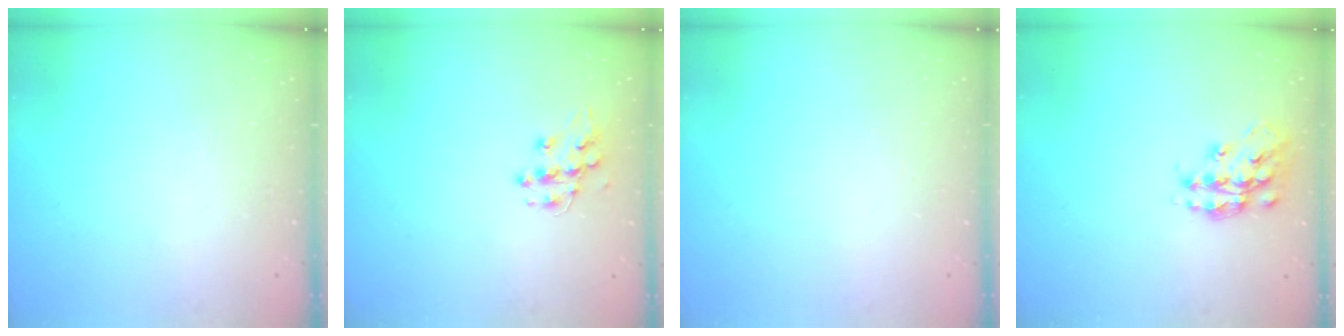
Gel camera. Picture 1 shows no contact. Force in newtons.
{"total": 11.3, "press": 11.2, "slide": 0.7}
{"total": 0.0}
{"total": 14.6, "press": 14.6, "slide": 0.8}